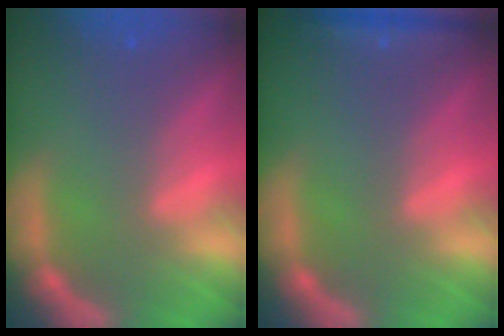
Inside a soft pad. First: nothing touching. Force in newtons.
{"total": 1.9}